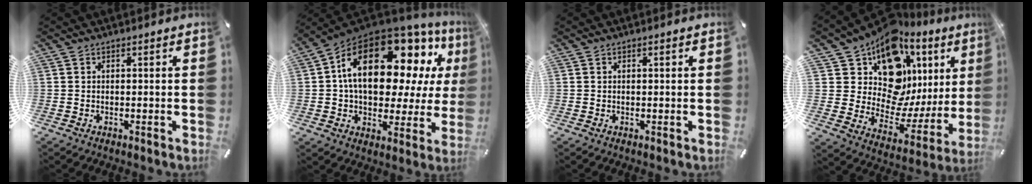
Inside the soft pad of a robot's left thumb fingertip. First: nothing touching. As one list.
[{"total": 23.3, "force": [7.6, 13.8, 17.2], "torque": [-0.288, -0.036, 0.127]}, {"total": 0.5, "force": [0.2, 0.2, 0.5], "torque": [-0.009, 0.001, 0.002]}, {"total": 16.3, "force": [10.4, 10.3, 7.2], "torque": [-0.106, -0.115, 0.188]}]